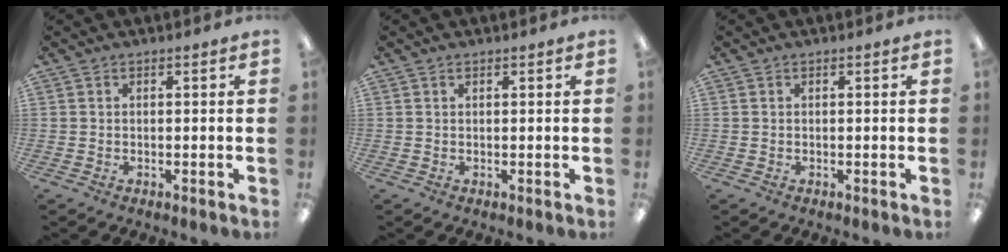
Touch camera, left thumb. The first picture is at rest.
{"total": 0.6, "force": [0.5, 0.2, 0.4], "torque": [-0.008, 0.002, 0.008]}
{"total": 0.0}